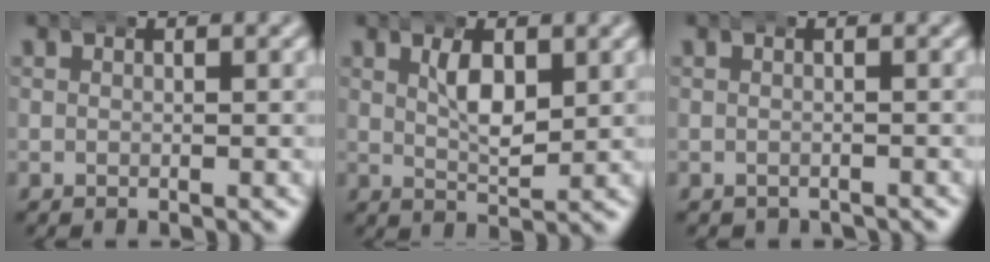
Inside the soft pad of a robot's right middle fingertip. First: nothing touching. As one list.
[{"total": 2.8, "force": [1.0, 1.0, 2.4], "torque": [-0.038, -0.011, 0.019]}, {"total": 1.1, "force": [-1.0, 0.4, -0.1], "torque": [-0.002, -0.008, -0.012]}]